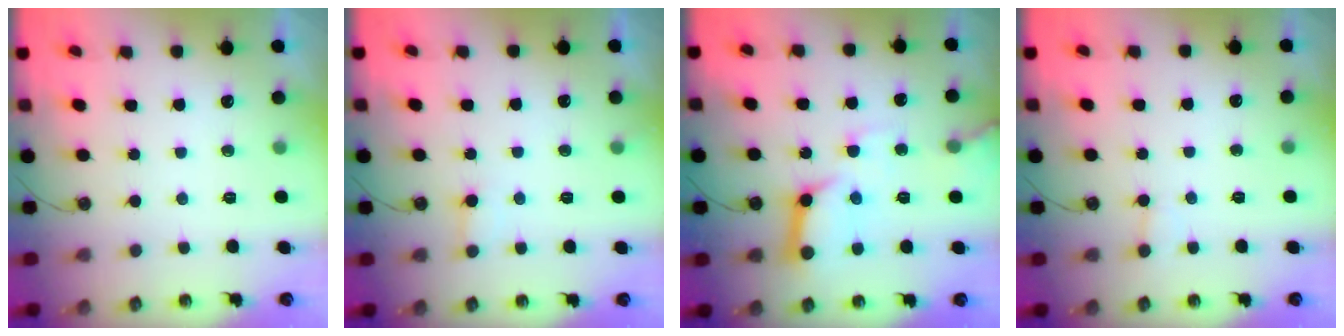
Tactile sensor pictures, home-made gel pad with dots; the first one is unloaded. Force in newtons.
{"total": 5.5, "press": 5.5, "slide": 0.5}
{"total": 15.1, "press": 15.0, "slide": 1.9}
{"total": 2.8, "press": 2.8, "slide": 0.2}